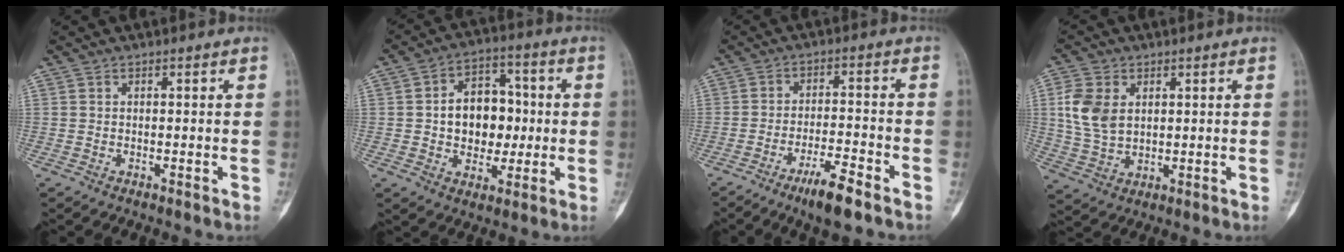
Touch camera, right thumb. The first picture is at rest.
{"total": 12.3, "force": [0.1, 9.0, 8.4], "torque": [-0.078, 0.021, 0.002]}
{"total": 7.8, "force": [-5.2, 1.4, 5.6], "torque": [-0.099, 0.024, -0.086]}
{"total": 8.8, "force": [2.2, 6.0, 6.0], "torque": [-0.115, -0.005, 0.049]}